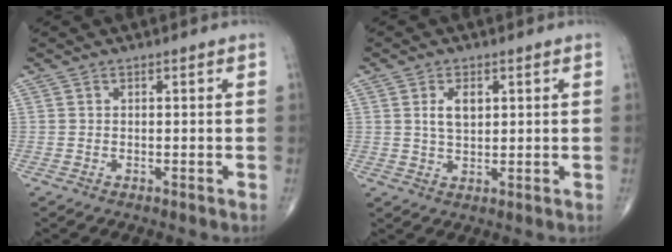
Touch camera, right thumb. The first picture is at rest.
{"total": 4.5, "force": [1.3, 2.5, 3.5], "torque": [-0.055, -0.007, 0.026]}